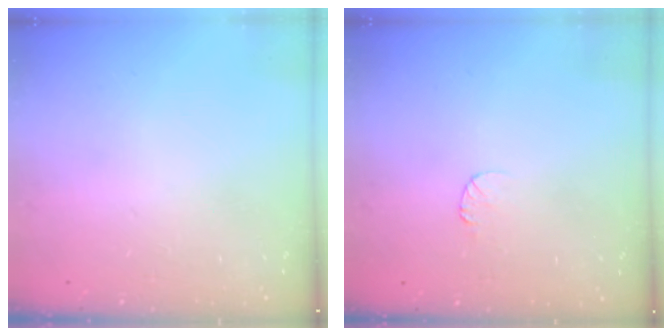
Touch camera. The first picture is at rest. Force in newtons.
{"total": 3.6, "press": 3.6, "slide": 0.4}